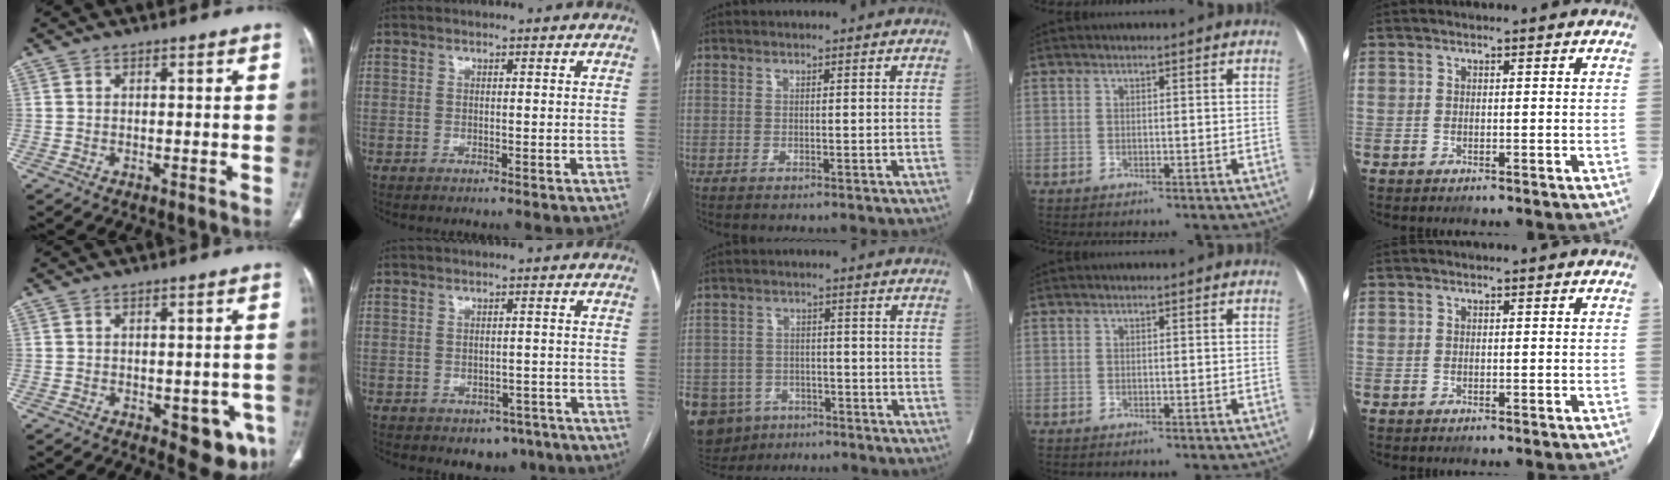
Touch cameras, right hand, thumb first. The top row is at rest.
{"thumb": {"total": 8.6, "force": [-3.4, 4.2, 6.6], "torque": [-0.046, 0.002, -0.035]}, "index": {"total": 4.4, "force": [-2.8, 3.0, 1.5], "torque": [-0.006, 0.012, -0.028]}, "middle": {"total": 15.9, "force": [-9.8, 11.2, 5.6], "torque": [-0.163, -0.003, -0.138]}}